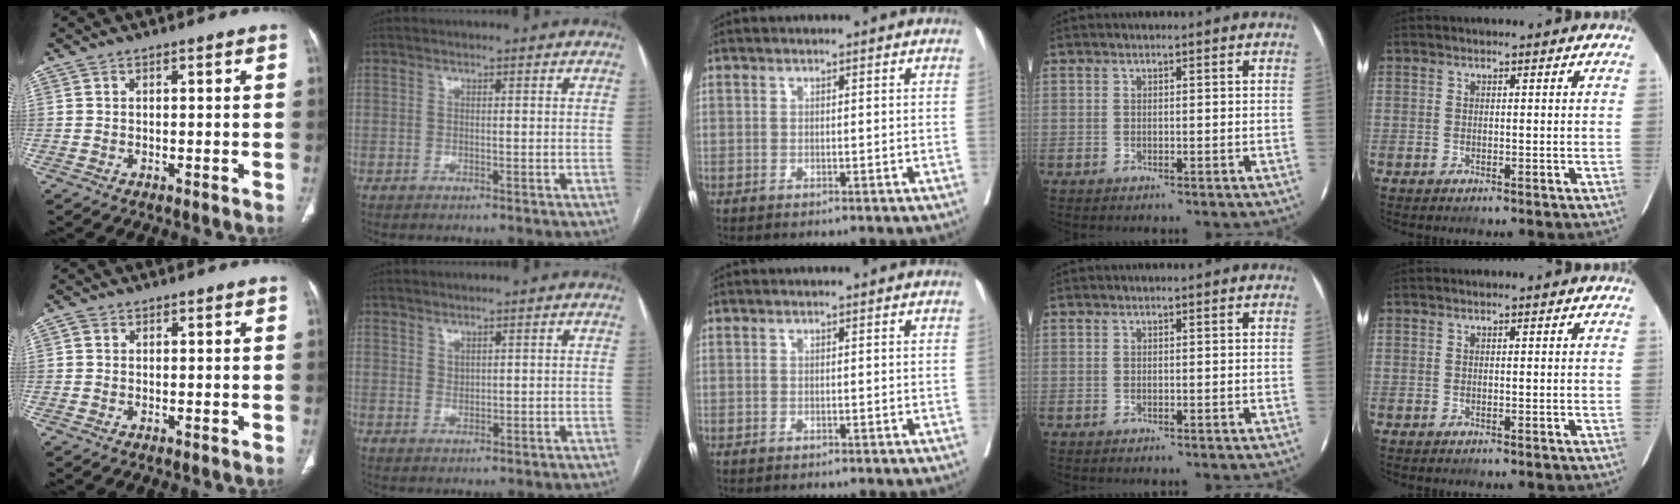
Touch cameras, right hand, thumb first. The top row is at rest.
{"thumb": {"total": 0.9, "force": [0.2, 0.8, 0.4], "torque": [-0.004, 0.001, 0.001]}, "index": {"total": 1.0, "force": [0.8, 0.5, 0.3], "torque": [-0.001, -0.005, 0.016]}}